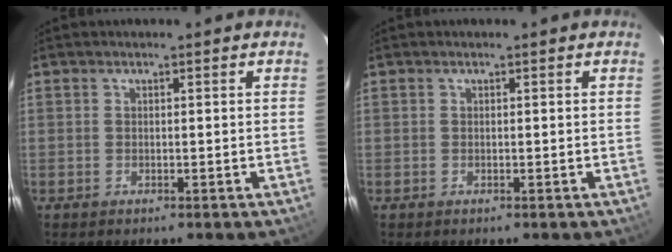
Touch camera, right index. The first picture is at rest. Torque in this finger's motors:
{"motor_torque": [0.00, 0.00, 0.00, 0.00]}